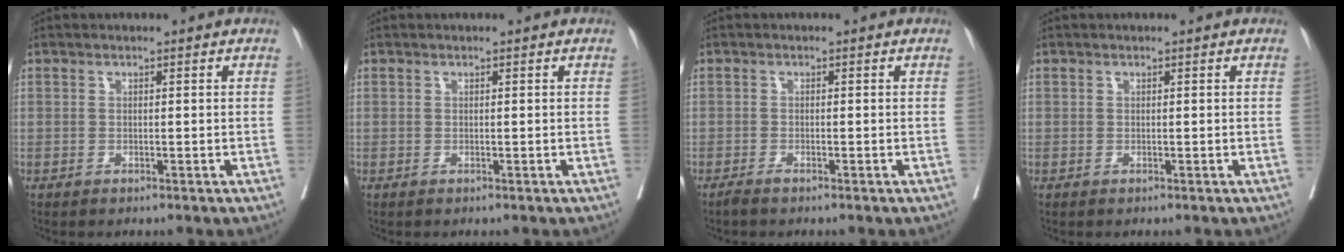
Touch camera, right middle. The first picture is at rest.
{"total": 0.0}
{"total": 1.0, "force": [-0.9, 0.0, 0.5], "torque": [-0.014, -0.003, -0.017]}
{"total": 0.0}